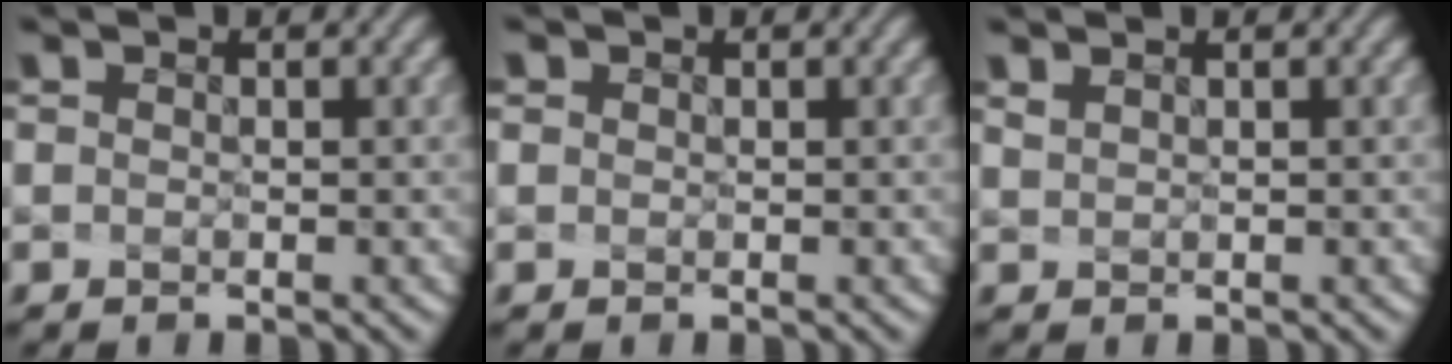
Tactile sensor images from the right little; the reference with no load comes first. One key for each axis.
{"total": 1.8, "fx": 0.9, "fy": 1.4, "fz": 0.8, "tx": -0.015, "ty": 0.007, "tz": 0.009}
{"total": 0.9, "fx": 0.6, "fy": -0.4, "fz": -0.5, "tx": -0.010, "ty": -0.015, "tz": 0.033}